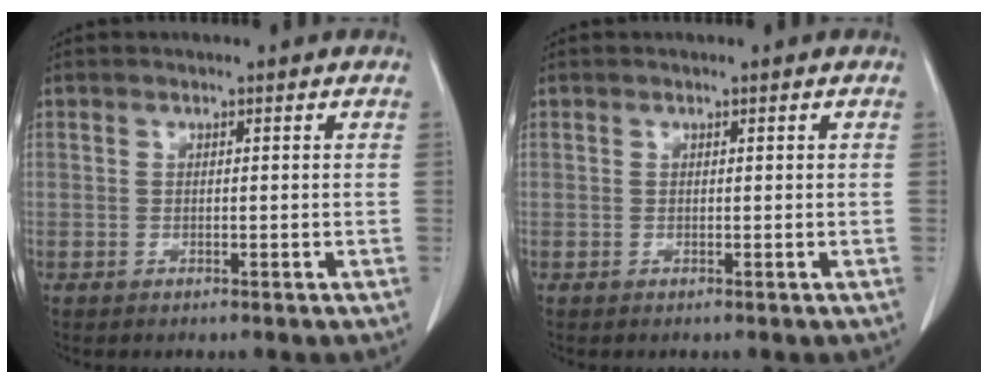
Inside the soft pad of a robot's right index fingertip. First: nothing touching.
{"total": 0.0}